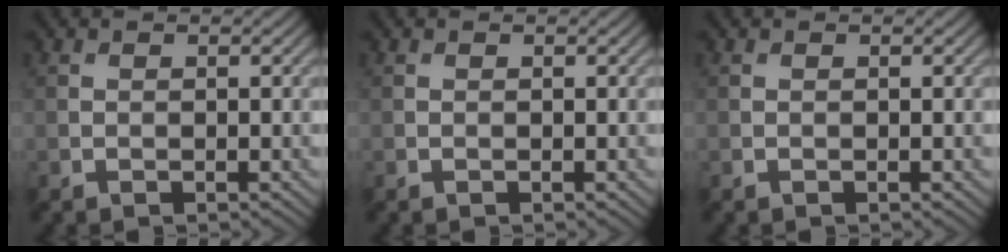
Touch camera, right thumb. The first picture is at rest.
{"total": 0.0}
{"total": 0.0}